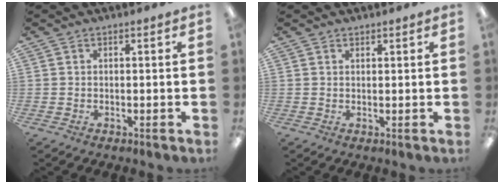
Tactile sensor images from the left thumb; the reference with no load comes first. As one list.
[{"total": 0.9, "force": [0.8, 0.4, 0.1], "torque": [0.006, -0.003, 0.013]}]